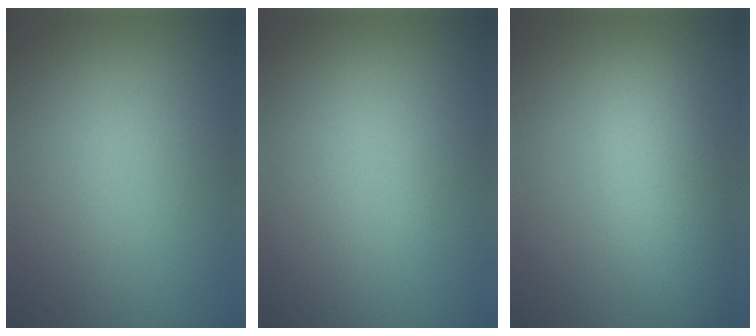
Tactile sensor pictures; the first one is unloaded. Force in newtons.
{"total": 0.0}
{"total": 5.8, "press": 5.8, "slide": 0.1}